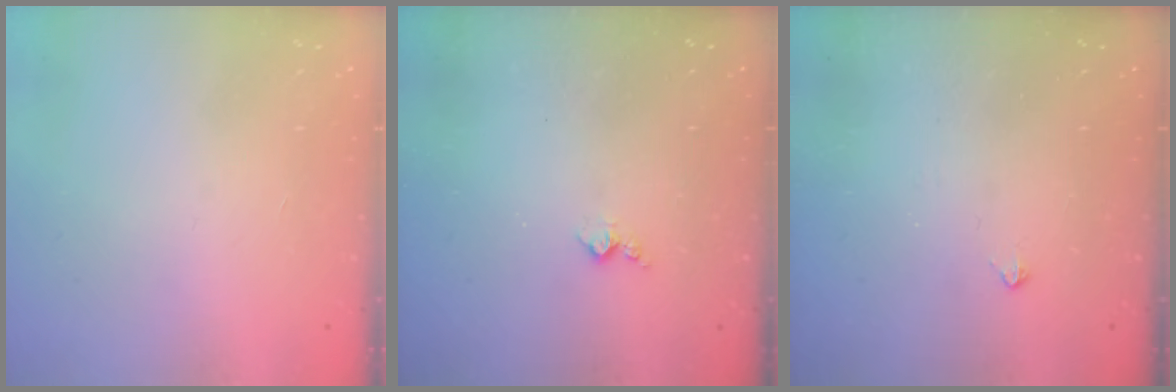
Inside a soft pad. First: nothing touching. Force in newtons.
{"total": 3.7, "press": 3.7, "slide": 0.4}
{"total": 2.5, "press": 2.4, "slide": 0.4}